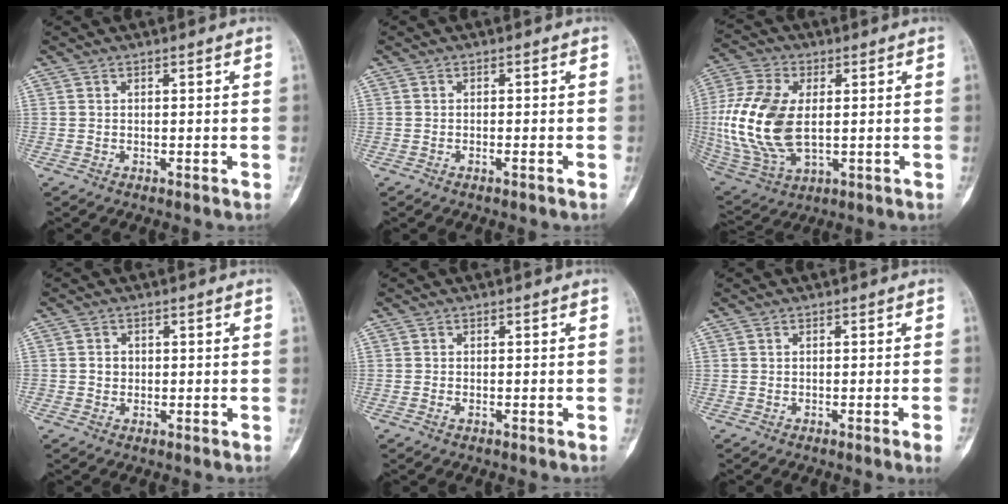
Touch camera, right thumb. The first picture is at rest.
{"total": 0.7, "force": [-0.4, 0.0, 0.6], "torque": [-0.015, 0.004, -0.006]}
{"total": 18.0, "force": [0.3, 10.3, 14.8], "torque": [-0.323, -0.006, 0.015]}
{"total": 1.9, "force": [0.0, 1.7, 0.6], "torque": [0.008, 0.007, -0.001]}
{"total": 0.7, "force": [-0.4, 0.3, 0.6], "torque": [-0.016, 0.002, -0.006]}
{"total": 2.3, "force": [-1.1, -0.3, 1.9], "torque": [-0.036, -0.002, -0.017]}